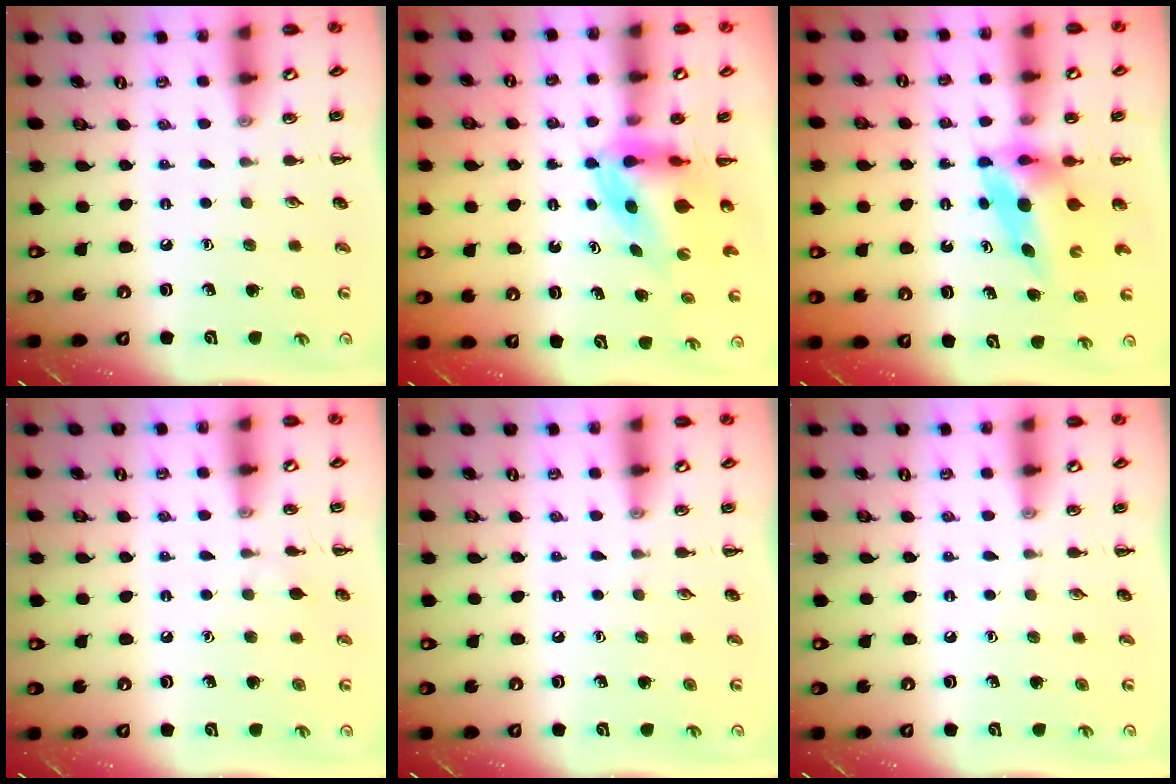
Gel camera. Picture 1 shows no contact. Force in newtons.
{"total": 5.7, "press": 5.7, "slide": 0.8}
{"total": 6.1, "press": 6.0, "slide": 1.0}
{"total": 3.9, "press": 3.8, "slide": 0.9}
{"total": 0.0}
{"total": 0.0}